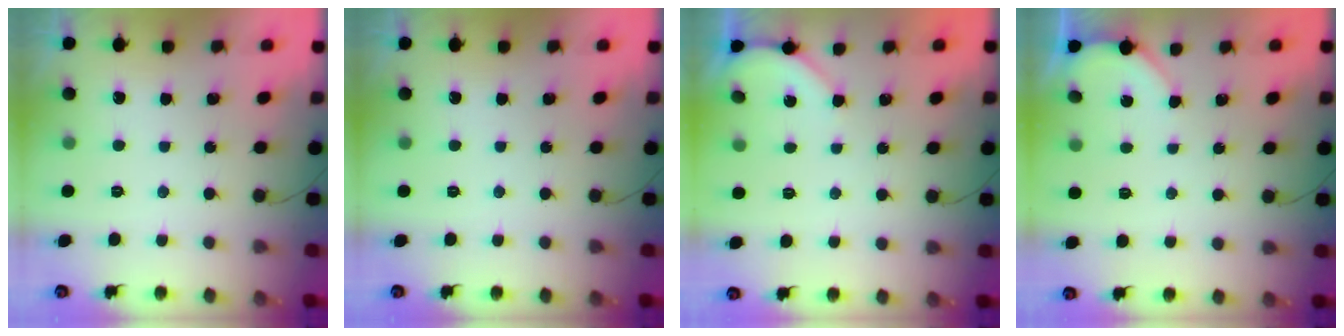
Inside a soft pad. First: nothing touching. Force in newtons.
{"total": 0.0}
{"total": 2.3, "press": 2.2, "slide": 0.4}
{"total": 2.1, "press": 2.1, "slide": 0.2}